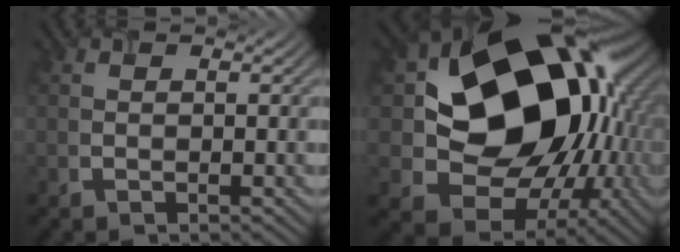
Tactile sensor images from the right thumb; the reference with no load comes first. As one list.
[{"total": 19.8, "force": [2.0, 15.3, 12.5], "torque": [-0.210, -0.035, 0.058]}]